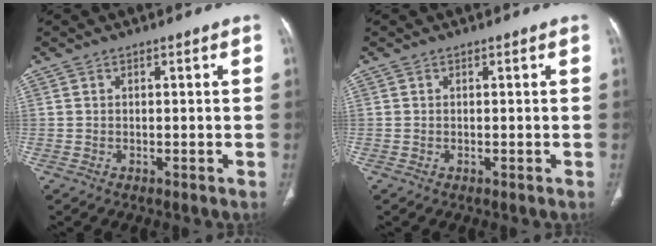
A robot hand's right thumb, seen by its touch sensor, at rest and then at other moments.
{"total": 0.0}